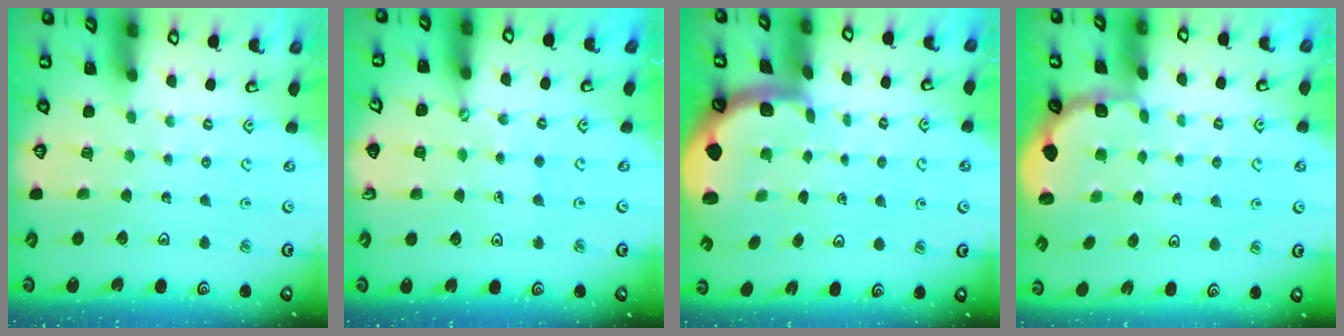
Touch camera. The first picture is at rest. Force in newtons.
{"total": 0.6, "press": 0.6, "slide": 0.1}
{"total": 1.6, "press": 1.6, "slide": 0.2}
{"total": 1.7, "press": 1.5, "slide": 0.7}